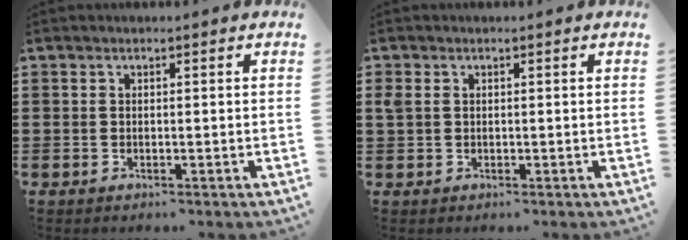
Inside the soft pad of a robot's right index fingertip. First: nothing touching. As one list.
[{"total": 1.5, "force": [0.4, 1.1, 0.9], "torque": [-0.028, 0.003, 0.005]}]